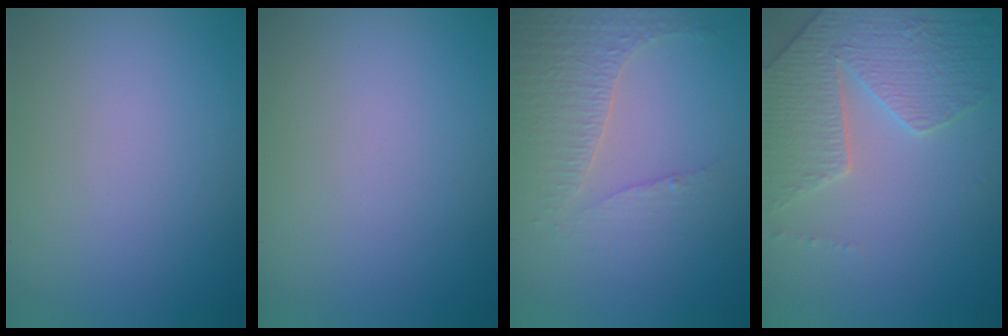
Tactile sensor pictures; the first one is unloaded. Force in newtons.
{"total": 0.0}
{"total": 4.2, "press": 3.0, "slide": 2.9}
{"total": 4.3, "press": 4.2, "slide": 0.9}